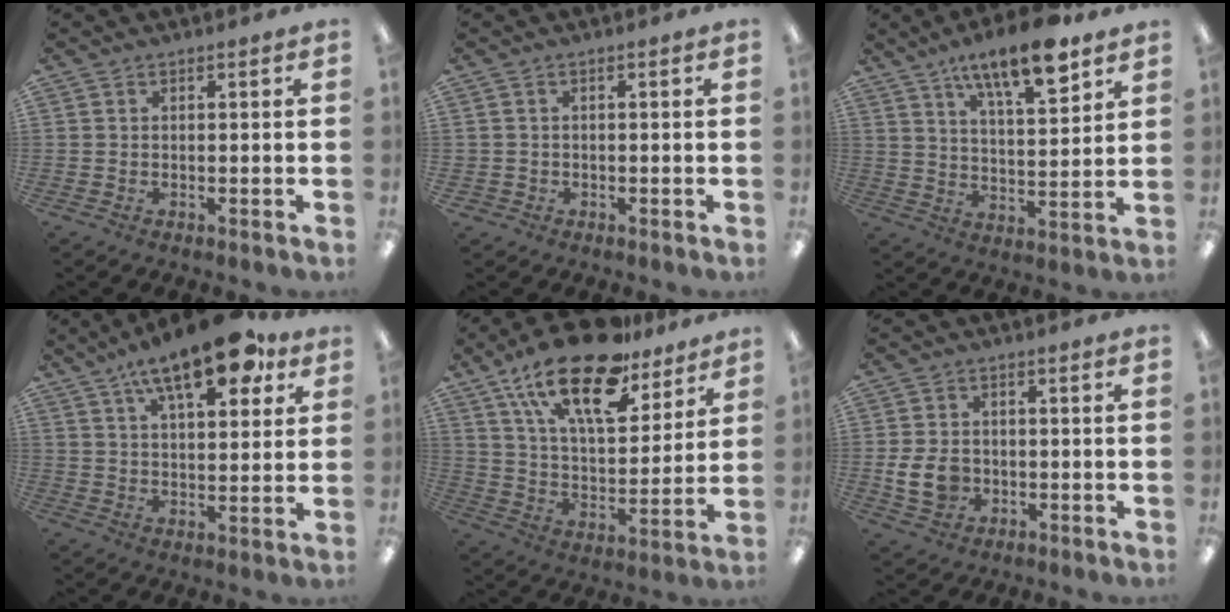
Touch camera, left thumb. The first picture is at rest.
{"total": 1.4, "force": [-0.3, 1.3, 0.0], "torque": [-0.002, 0.004, -0.009]}
{"total": 14.1, "force": [10.1, 4.1, 9.0], "torque": [-0.138, -0.052, 0.169]}
{"total": 16.7, "force": [10.0, 6.5, 11.7], "torque": [-0.178, -0.040, 0.161]}
{"total": 23.5, "force": [15.7, 9.6, 14.5], "torque": [-0.247, -0.084, 0.273]}
{"total": 7.8, "force": [-1.3, 6.0, 4.8], "torque": [-0.099, 0.007, -0.022]}